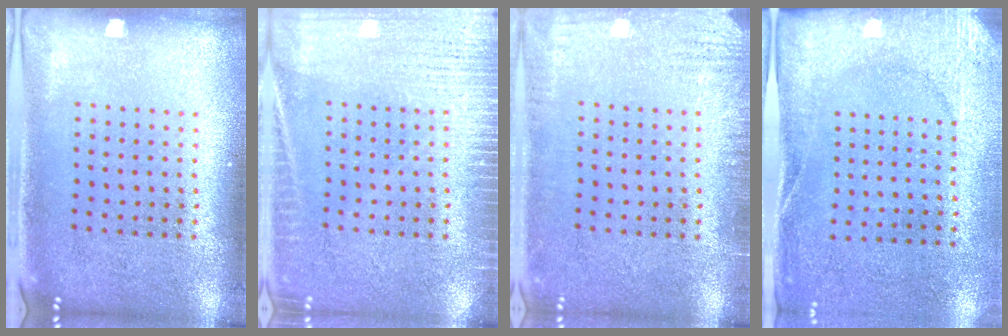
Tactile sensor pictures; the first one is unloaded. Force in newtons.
{"total": 3.6, "press": 3.6, "slide": 0.6}
{"total": 2.3, "press": 2.2, "slide": 0.4}
{"total": 2.7, "press": 2.3, "slide": 1.3}